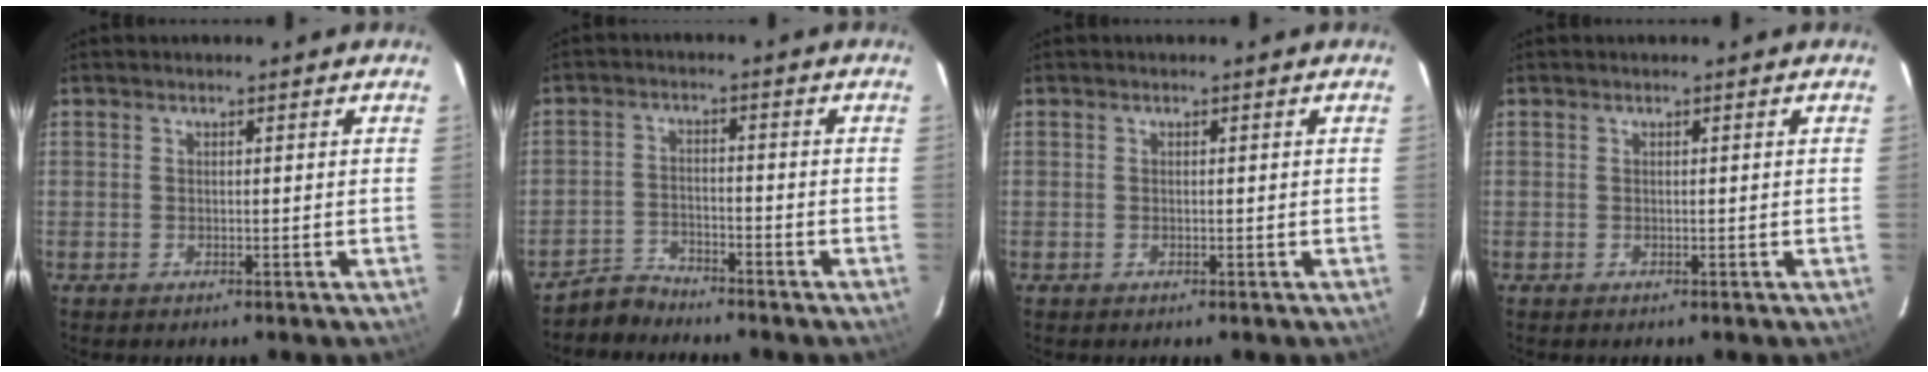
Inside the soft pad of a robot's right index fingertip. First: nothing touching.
{"total": 4.3, "force": [-4.2, 1.3, -0.2], "torque": [-0.004, 0.014, -0.077]}
{"total": 0.0}
{"total": 0.0}